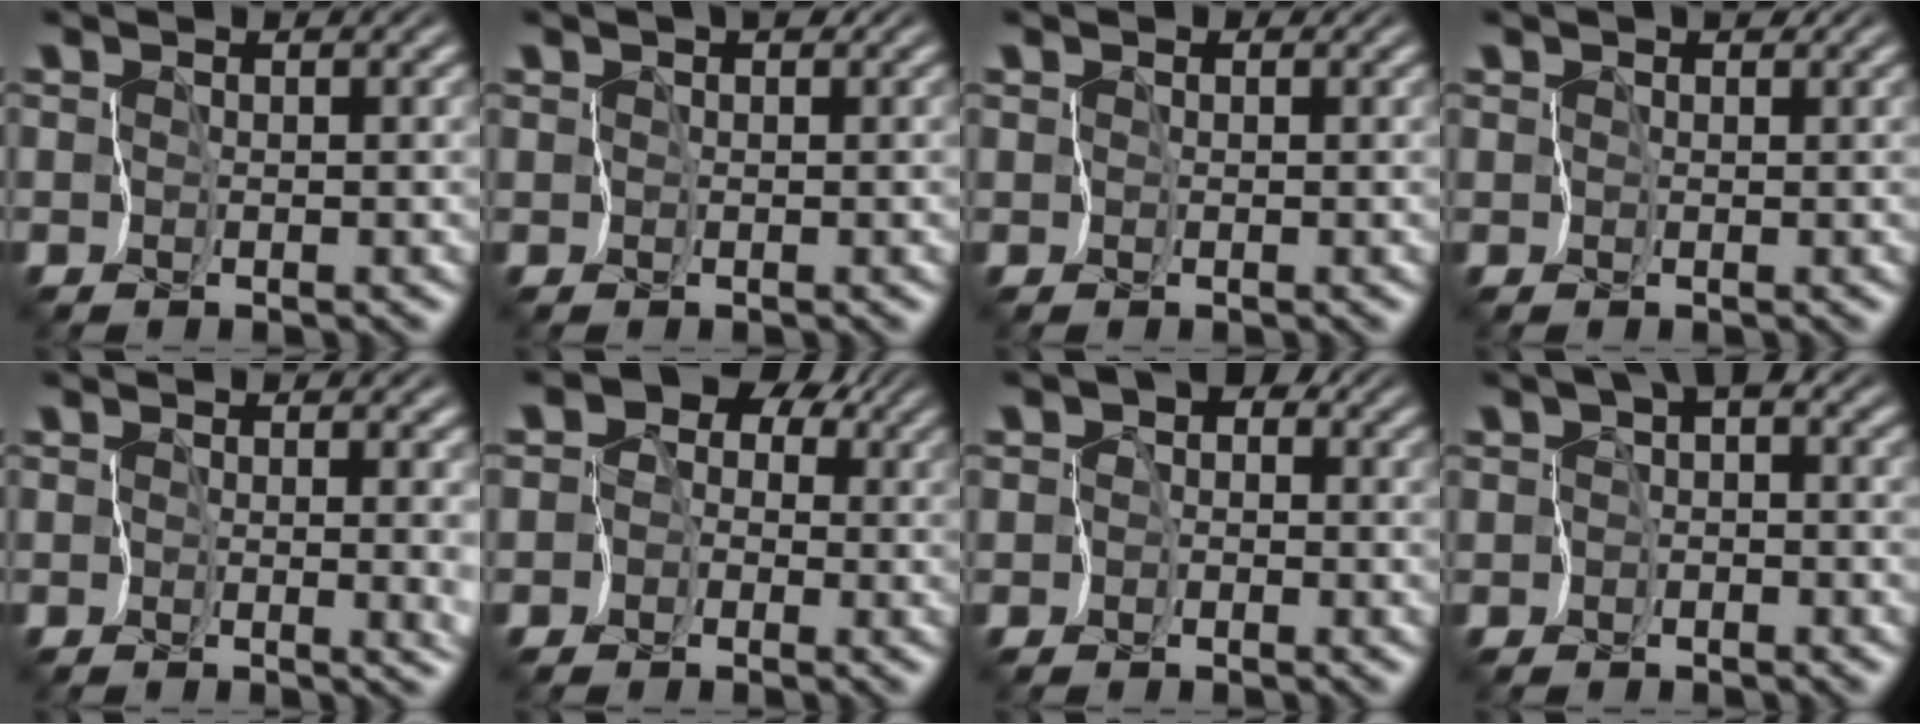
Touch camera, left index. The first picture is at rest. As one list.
[{"total": 1.9, "force": [0.5, 1.4, 1.2], "torque": [0.000, 0.018, -0.006]}, {"total": 1.0, "force": [0.3, 0.8, 0.4], "torque": [0.008, 0.014, -0.006]}, {"total": 1.4, "force": [0.5, 1.1, 0.8], "torque": [0.000, 0.017, -0.002]}, {"total": 3.0, "force": [-0.3, 1.4, 2.6], "torque": [-0.020, -0.009, -0.001]}, {"total": 7.1, "force": [0.1, 6.4, 3.2], "torque": [-0.033, 0.045, -0.052]}, {"total": 4.0, "force": [0.2, 3.4, 2.1], "torque": [-0.004, 0.026, -0.038]}, {"total": 2.6, "force": [-0.3, 1.8, 1.9], "torque": [-0.018, 0.010, -0.014]}]